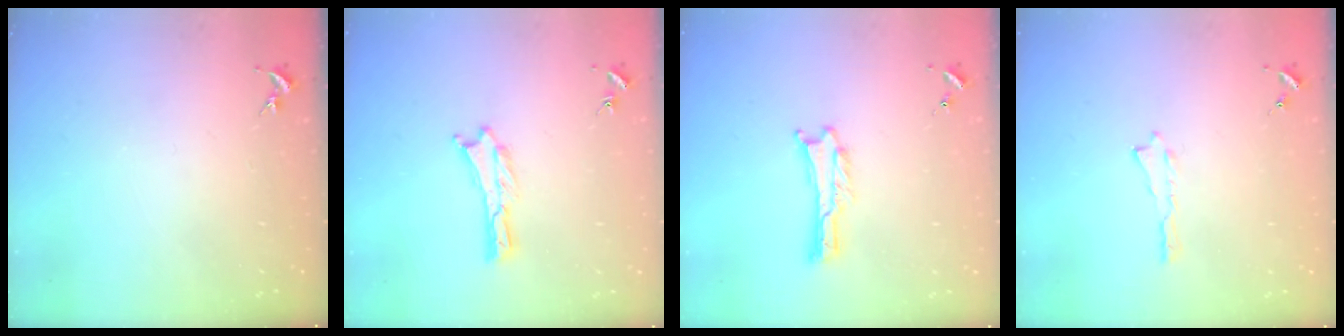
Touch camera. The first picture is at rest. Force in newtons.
{"total": 0.0}
{"total": 0.0}
{"total": 0.0}